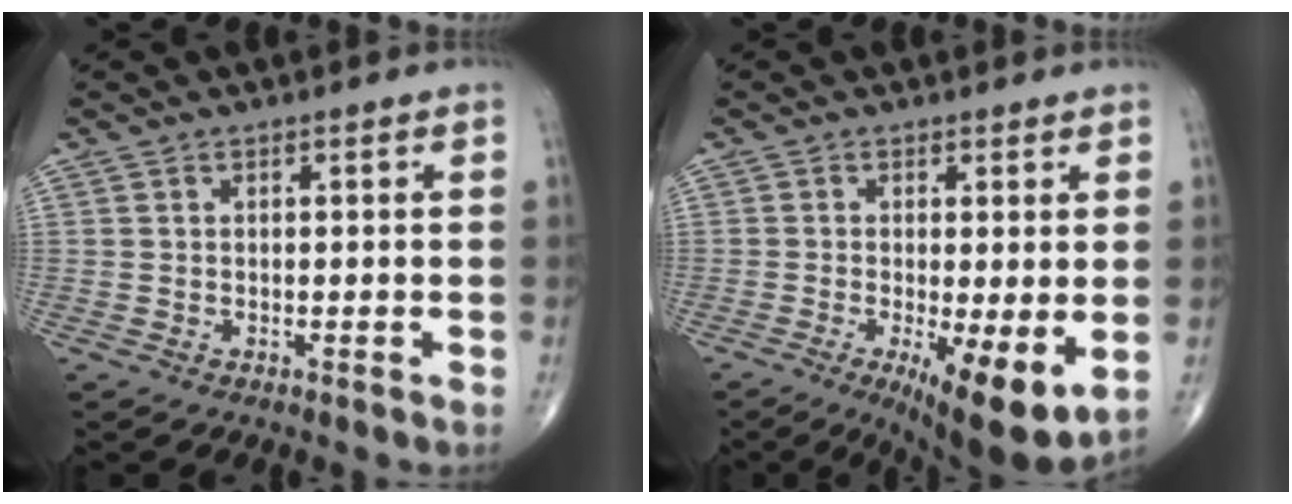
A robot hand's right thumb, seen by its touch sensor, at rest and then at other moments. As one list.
[{"total": 11.0, "force": [-2.6, 3.1, 10.2], "torque": [-0.157, -0.027, -0.035]}]